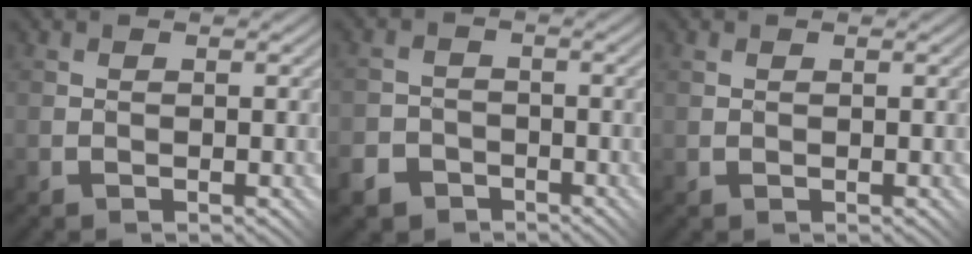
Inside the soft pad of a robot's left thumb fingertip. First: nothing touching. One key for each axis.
{"total": 5.4, "fx": -3.7, "fy": 3.9, "fz": 0.9, "tx": -0.017, "ty": -0.009, "tz": -0.073}
{"total": 0.6, "fx": 0.3, "fy": 0.3, "fz": 0.4, "tx": -0.007, "ty": 0.001, "tz": 0.008}